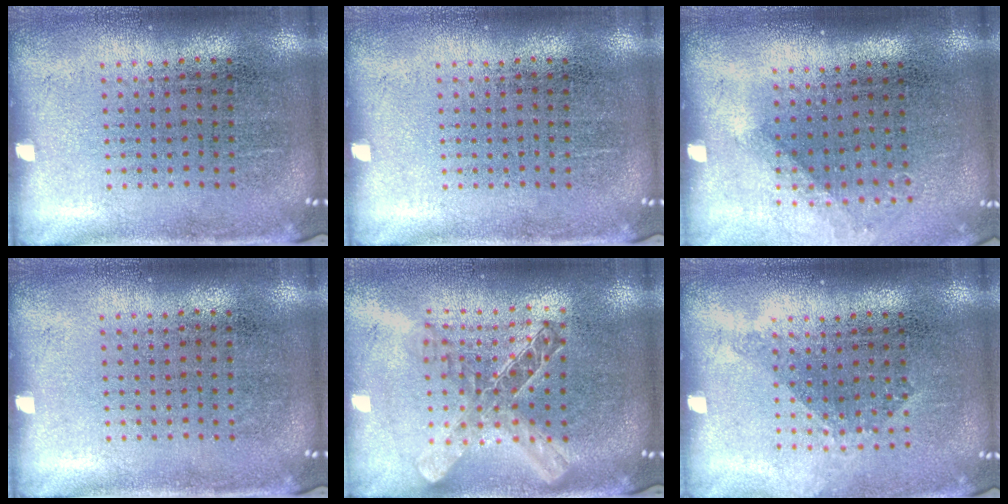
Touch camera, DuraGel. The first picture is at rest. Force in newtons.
{"total": 0.0}
{"total": 1.2, "press": 0.9, "slide": 0.7}
{"total": 0.0}
{"total": 2.0, "press": 1.7, "slide": 1.1}
{"total": 1.1, "press": 0.9, "slide": 0.7}